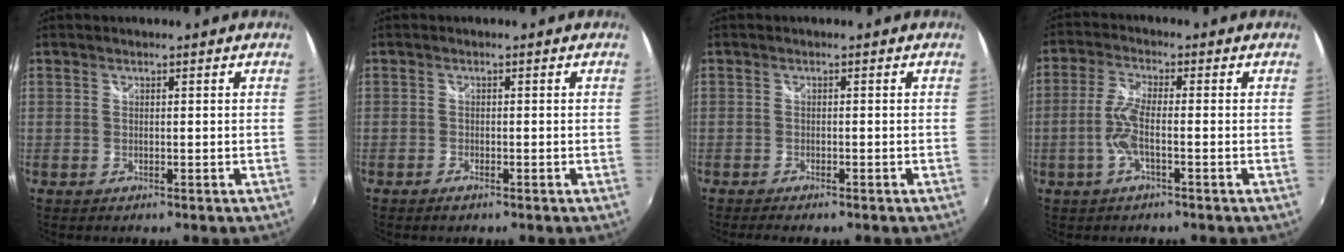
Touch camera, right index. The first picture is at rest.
{"total": 1.3, "force": [-1.1, 0.6, 0.6], "torque": [-0.015, -0.001, -0.021]}
{"total": 3.1, "force": [-2.6, 0.5, 1.6], "torque": [-0.038, -0.018, -0.045]}
{"total": 5.7, "force": [-1.7, 1.0, 5.3], "torque": [-0.119, 0.003, -0.036]}